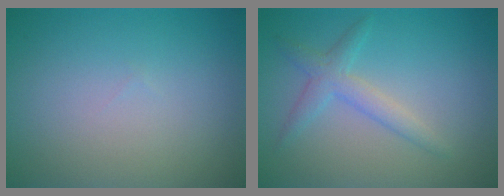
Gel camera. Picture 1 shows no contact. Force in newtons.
{"total": 2.4, "press": 2.4, "slide": 0.0}